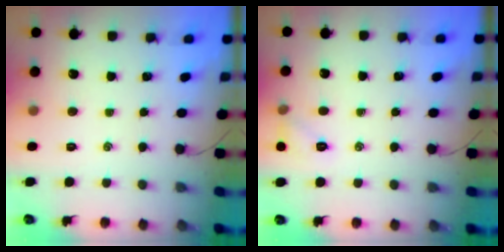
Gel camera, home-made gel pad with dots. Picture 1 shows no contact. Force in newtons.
{"total": 5.7, "press": 5.5, "slide": 1.6}